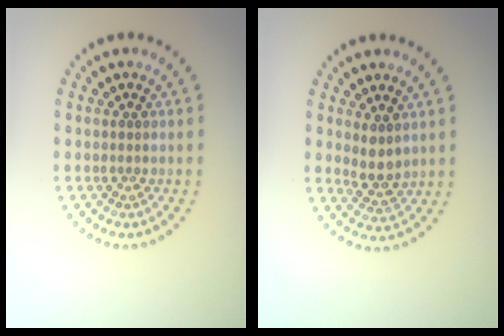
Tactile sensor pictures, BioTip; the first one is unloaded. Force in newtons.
{"total": 2.3, "press": 2.1, "slide": 1.0}